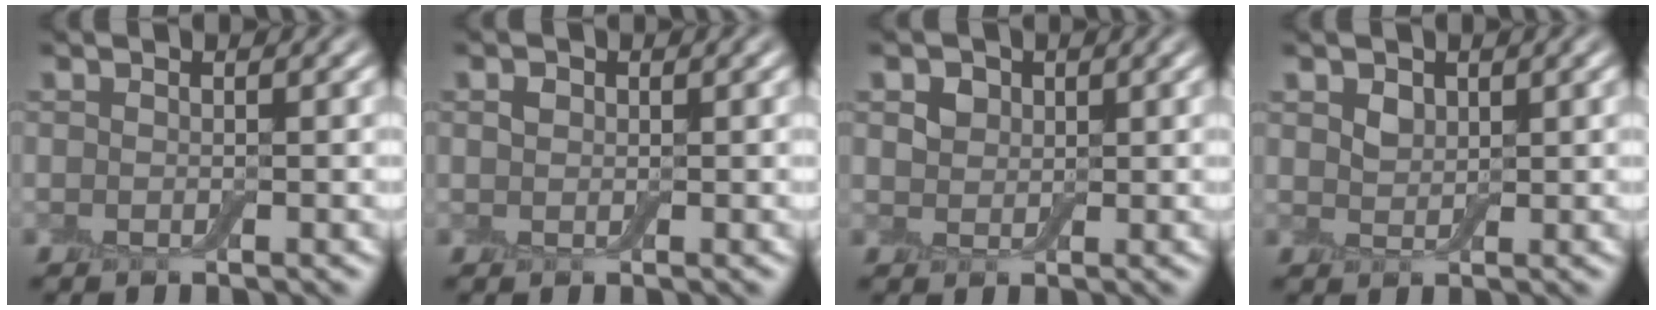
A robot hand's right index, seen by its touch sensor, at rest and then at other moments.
{"total": 0.8, "force": [0.3, 0.7, 0.4], "torque": [-0.007, 0.001, 0.003]}
{"total": 2.0, "force": [0.9, 1.5, 0.8], "torque": [-0.017, -0.002, 0.016]}
{"total": 1.4, "force": [0.8, 0.9, 0.6], "torque": [-0.012, -0.001, 0.018]}